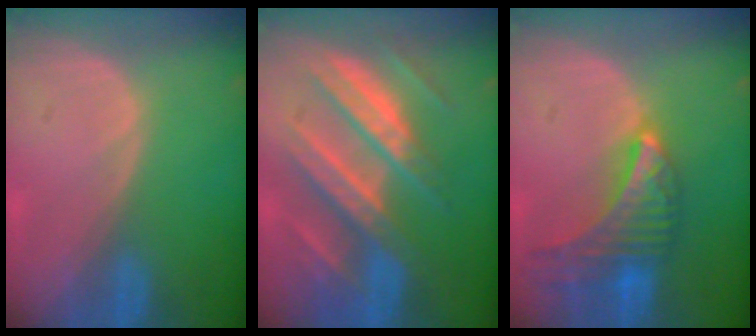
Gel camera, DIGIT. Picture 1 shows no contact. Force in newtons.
{"total": 11.0, "press": 11.0, "slide": 1.1}
{"total": 9.2, "press": 8.1, "slide": 4.3}